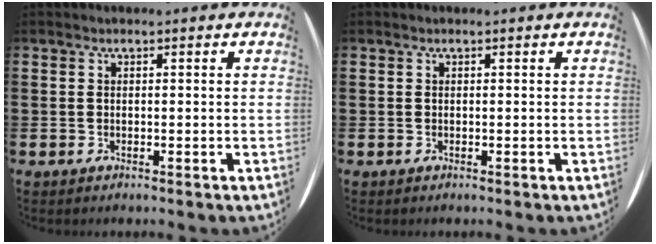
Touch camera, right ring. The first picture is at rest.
{"total": 0.0}